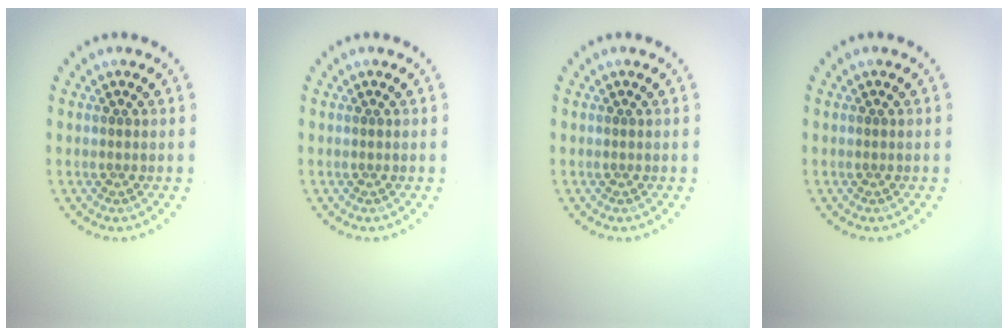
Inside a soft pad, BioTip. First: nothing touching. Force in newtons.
{"total": 0.0}
{"total": 0.0}
{"total": 0.0}